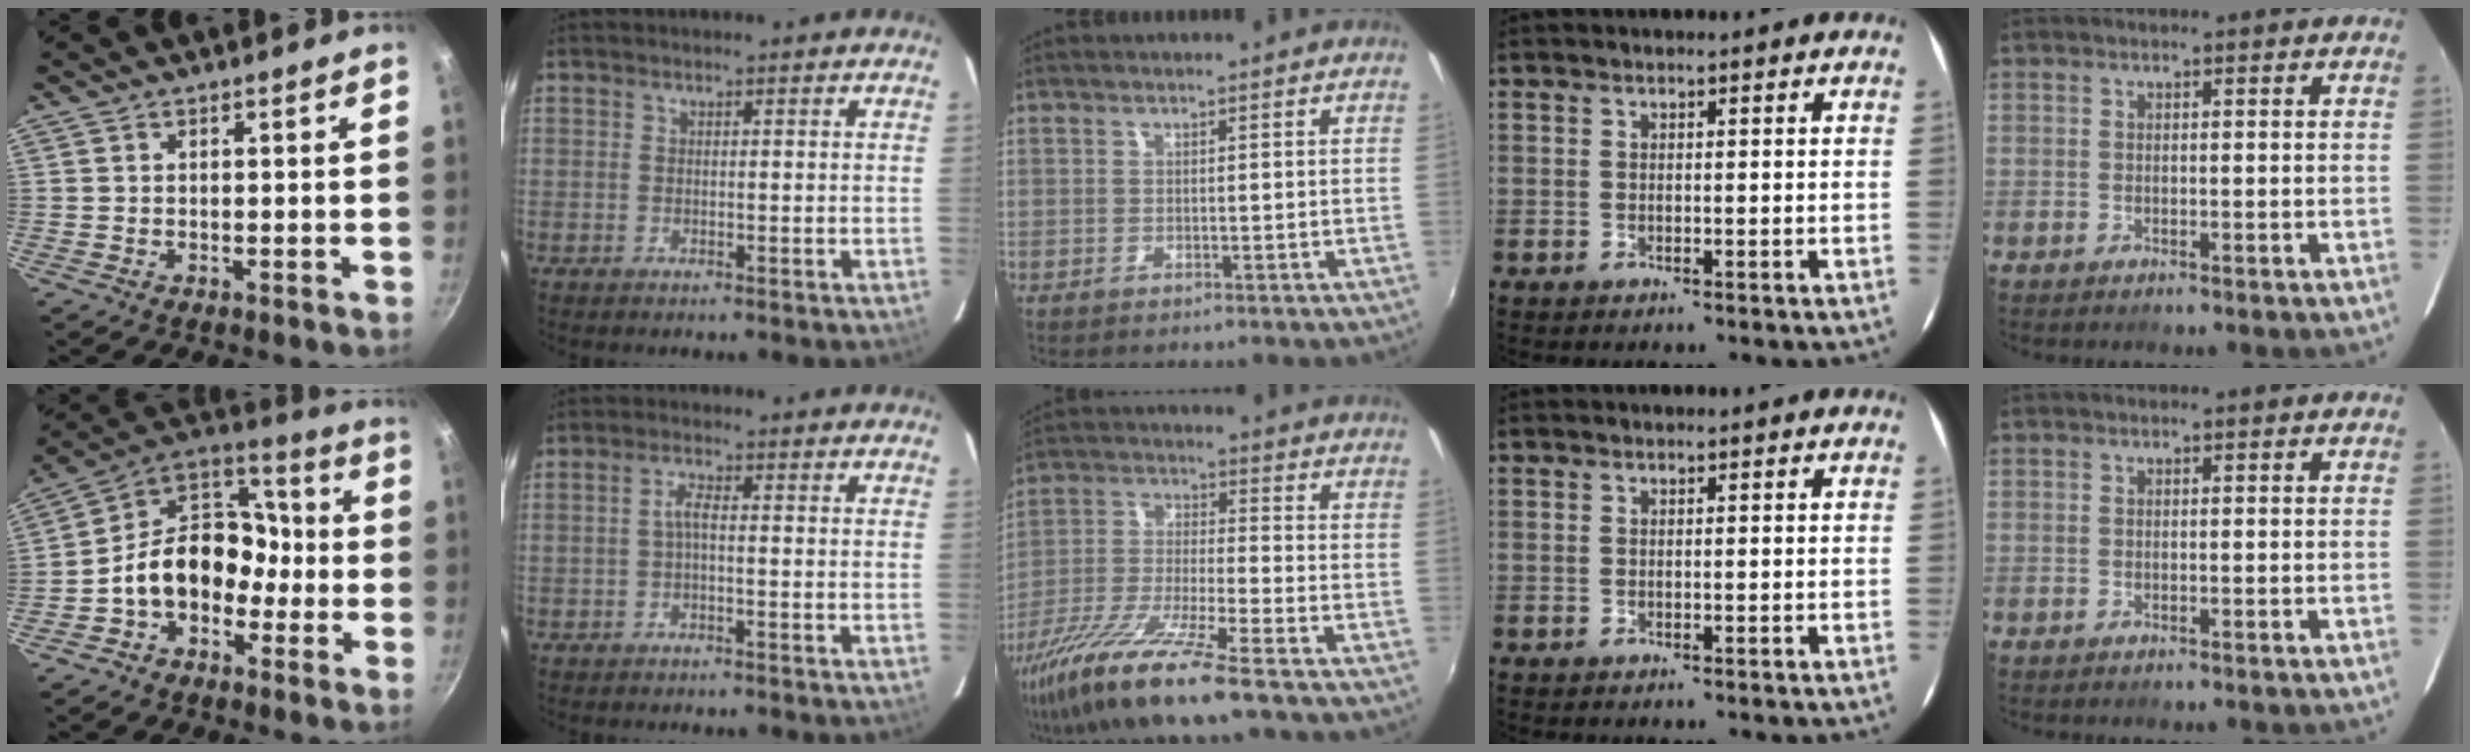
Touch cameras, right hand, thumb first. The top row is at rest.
{"thumb": {"total": 14.6, "force": [-4.3, 11.0, 8.6], "torque": [-0.088, 0.069, -0.097]}, "index": {"total": 1.9, "force": [-0.6, 0.3, 1.8], "torque": [-0.038, 0.007, -0.013]}, "middle": {"total": 15.0, "force": [-10.8, 0.6, 10.3], "torque": [-0.214, -0.033, -0.203]}}